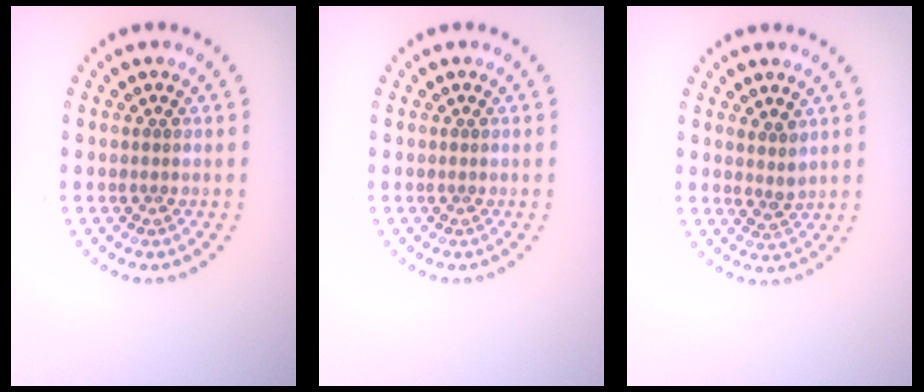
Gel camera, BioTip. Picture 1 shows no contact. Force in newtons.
{"total": 0.0}
{"total": 1.4, "press": 1.2, "slide": 0.8}